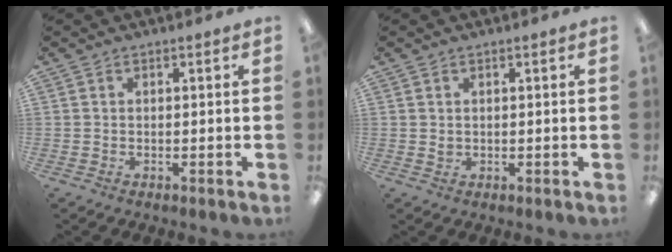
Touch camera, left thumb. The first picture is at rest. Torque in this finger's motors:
{"motor_torque": [-0.09, -0.07, -0.23, 0.07, 0.00]}